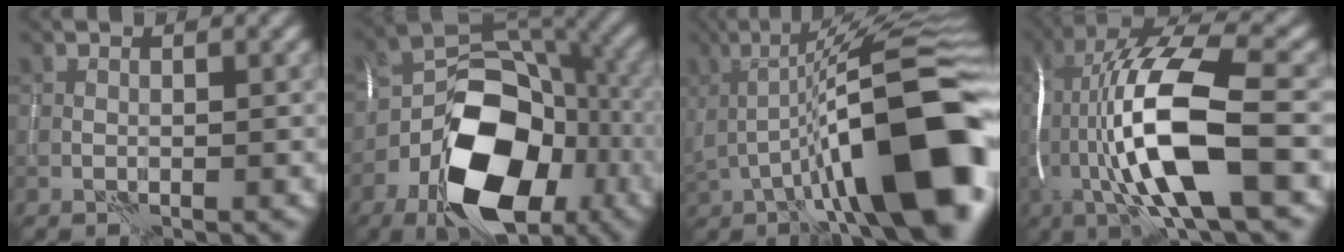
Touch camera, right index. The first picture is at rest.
{"total": 13.9, "force": [-6.0, 8.3, 9.4], "torque": [-0.144, -0.010, -0.099]}
{"total": 14.0, "force": [-2.8, 4.0, 13.2], "torque": [-0.191, 0.017, -0.047]}
{"total": 13.7, "force": [-2.1, 3.8, 13.0], "torque": [-0.254, 0.020, -0.039]}